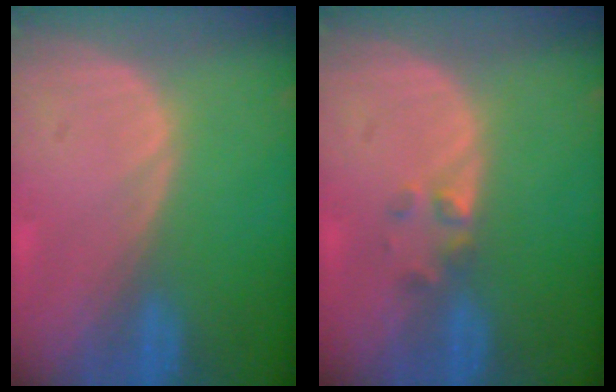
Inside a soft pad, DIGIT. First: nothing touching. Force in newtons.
{"total": 1.9, "press": 1.7, "slide": 0.8}